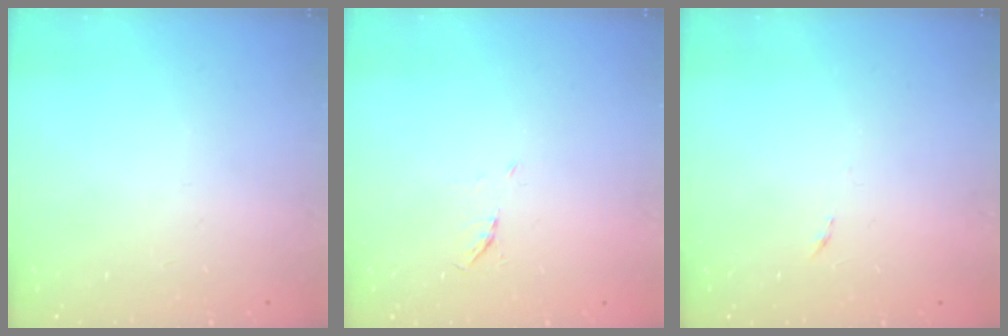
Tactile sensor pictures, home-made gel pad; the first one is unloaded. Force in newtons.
{"total": 3.9, "press": 3.8, "slide": 0.7}
{"total": 2.6, "press": 2.6, "slide": 0.4}